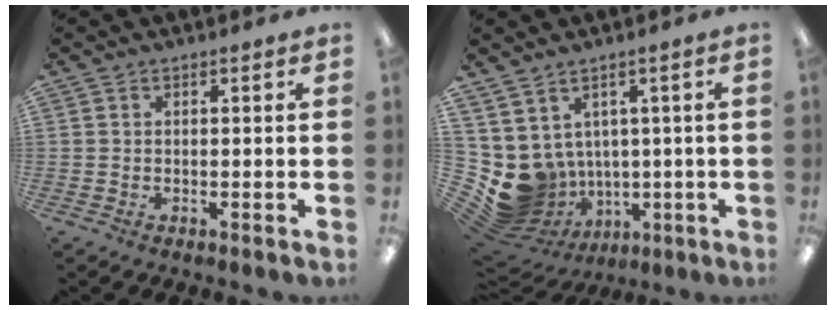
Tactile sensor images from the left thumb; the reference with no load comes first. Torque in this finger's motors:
{"motor_torque": [0.98, 1.04, 0.43, -0.42, 0.10]}